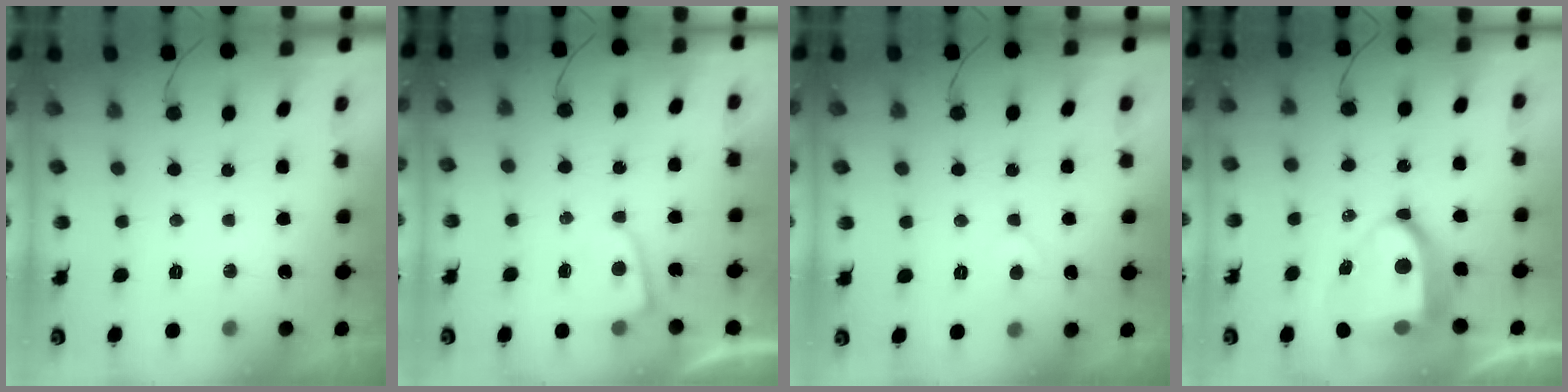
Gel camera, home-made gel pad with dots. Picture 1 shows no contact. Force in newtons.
{"total": 3.2, "press": 3.2, "slide": 0.3}
{"total": 4.4, "press": 4.4, "slide": 0.6}
{"total": 12.2, "press": 12.1, "slide": 1.5}